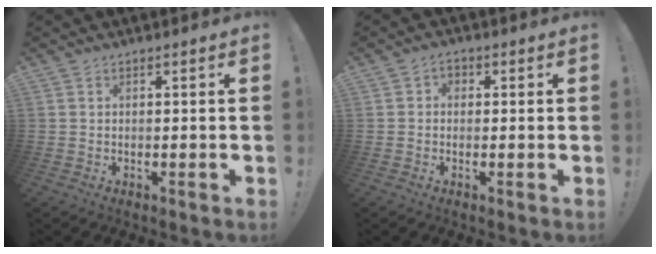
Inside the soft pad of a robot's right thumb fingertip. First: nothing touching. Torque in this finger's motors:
{"motor_torque": [-0.05, 0.11, 0.50, -0.15, -0.02]}